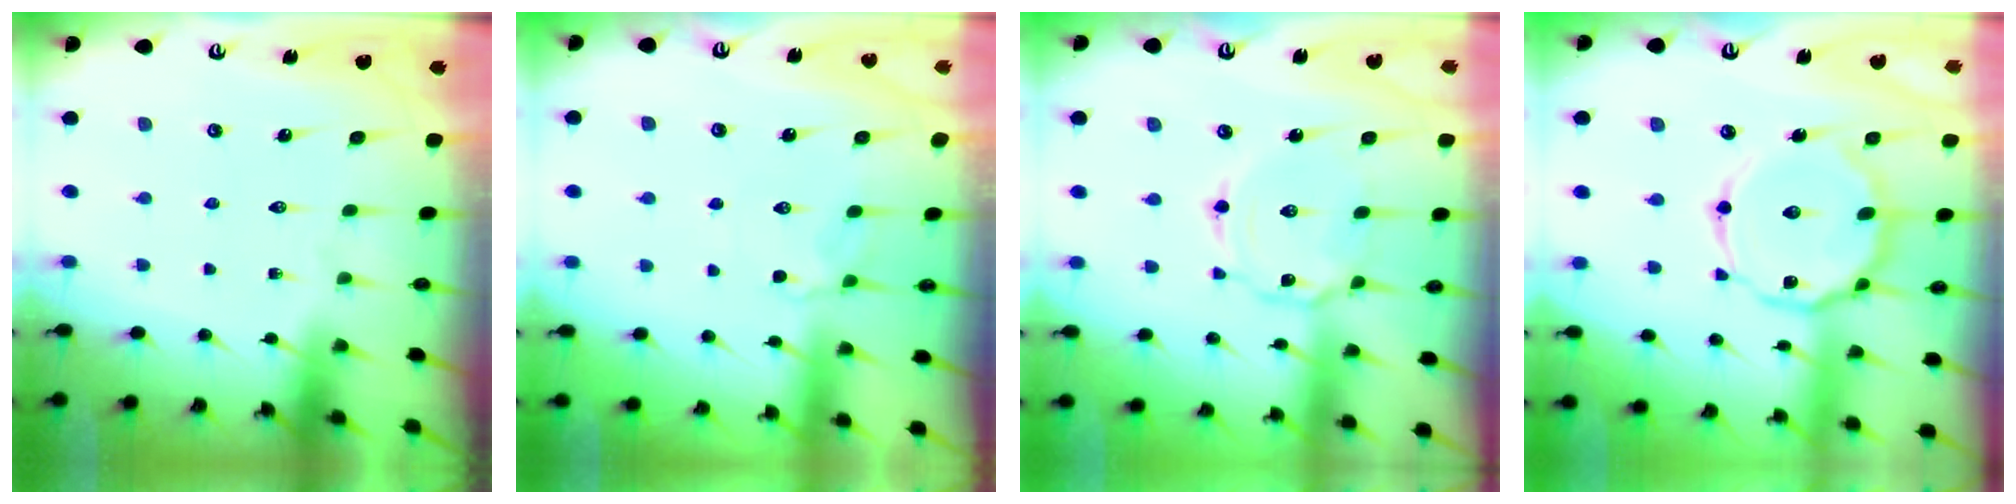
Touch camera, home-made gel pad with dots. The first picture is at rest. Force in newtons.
{"total": 2.8, "press": 2.6, "slide": 1.1}
{"total": 6.2, "press": 6.2, "slide": 0.5}
{"total": 16.3, "press": 16.2, "slide": 1.3}